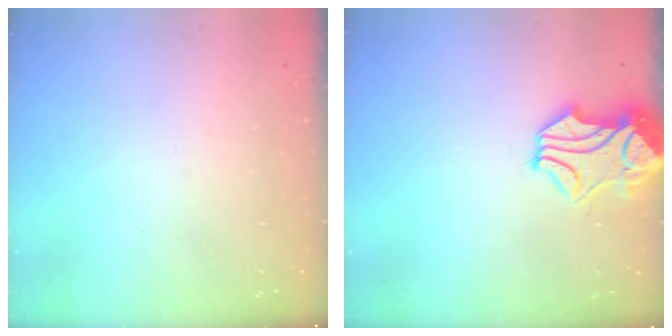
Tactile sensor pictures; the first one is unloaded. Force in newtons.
{"total": 2.0, "press": 1.3, "slide": 1.5}